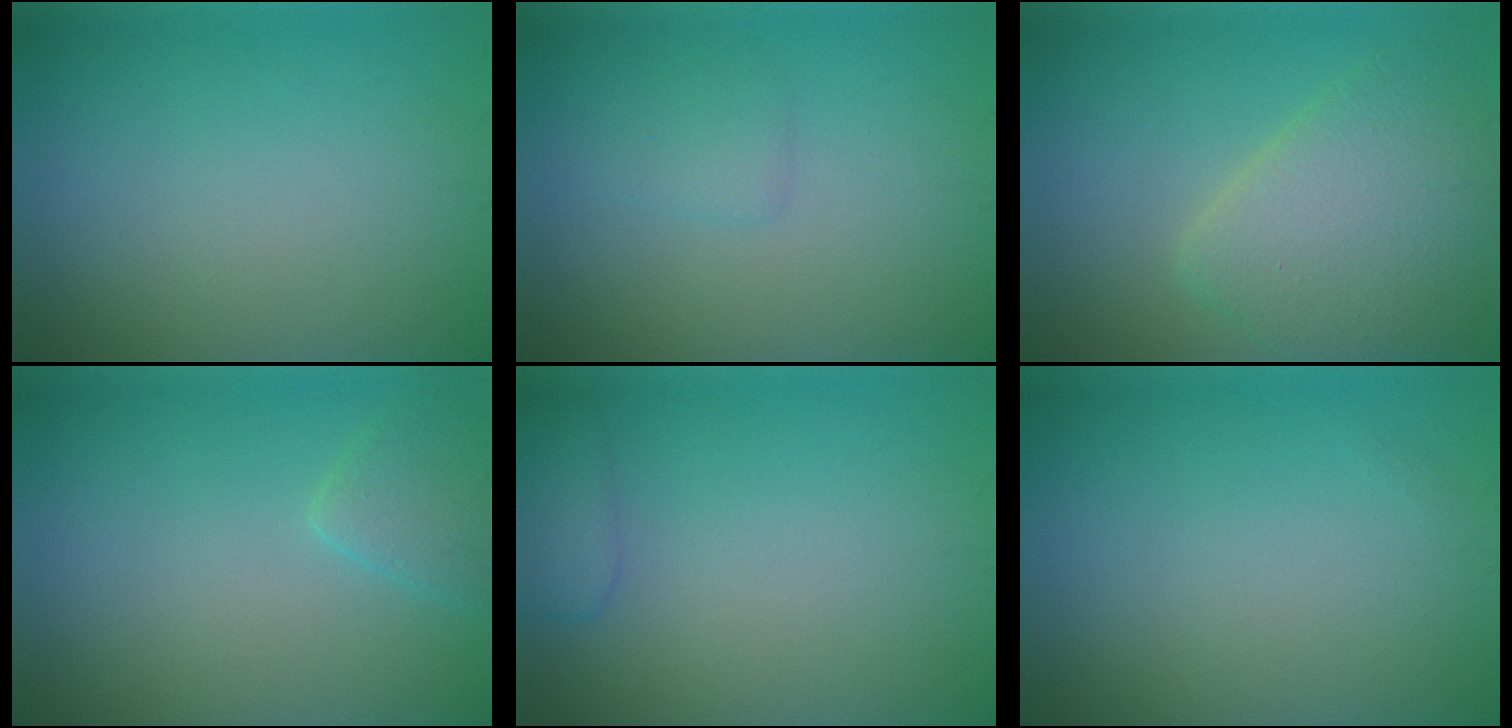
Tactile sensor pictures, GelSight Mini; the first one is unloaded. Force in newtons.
{"total": 1.1, "press": 1.1, "slide": 0.1}
{"total": 6.8, "press": 6.8, "slide": 0.4}
{"total": 2.1, "press": 2.1, "slide": 0.2}
{"total": 2.3, "press": 2.3, "slide": 0.2}
{"total": 0.0}